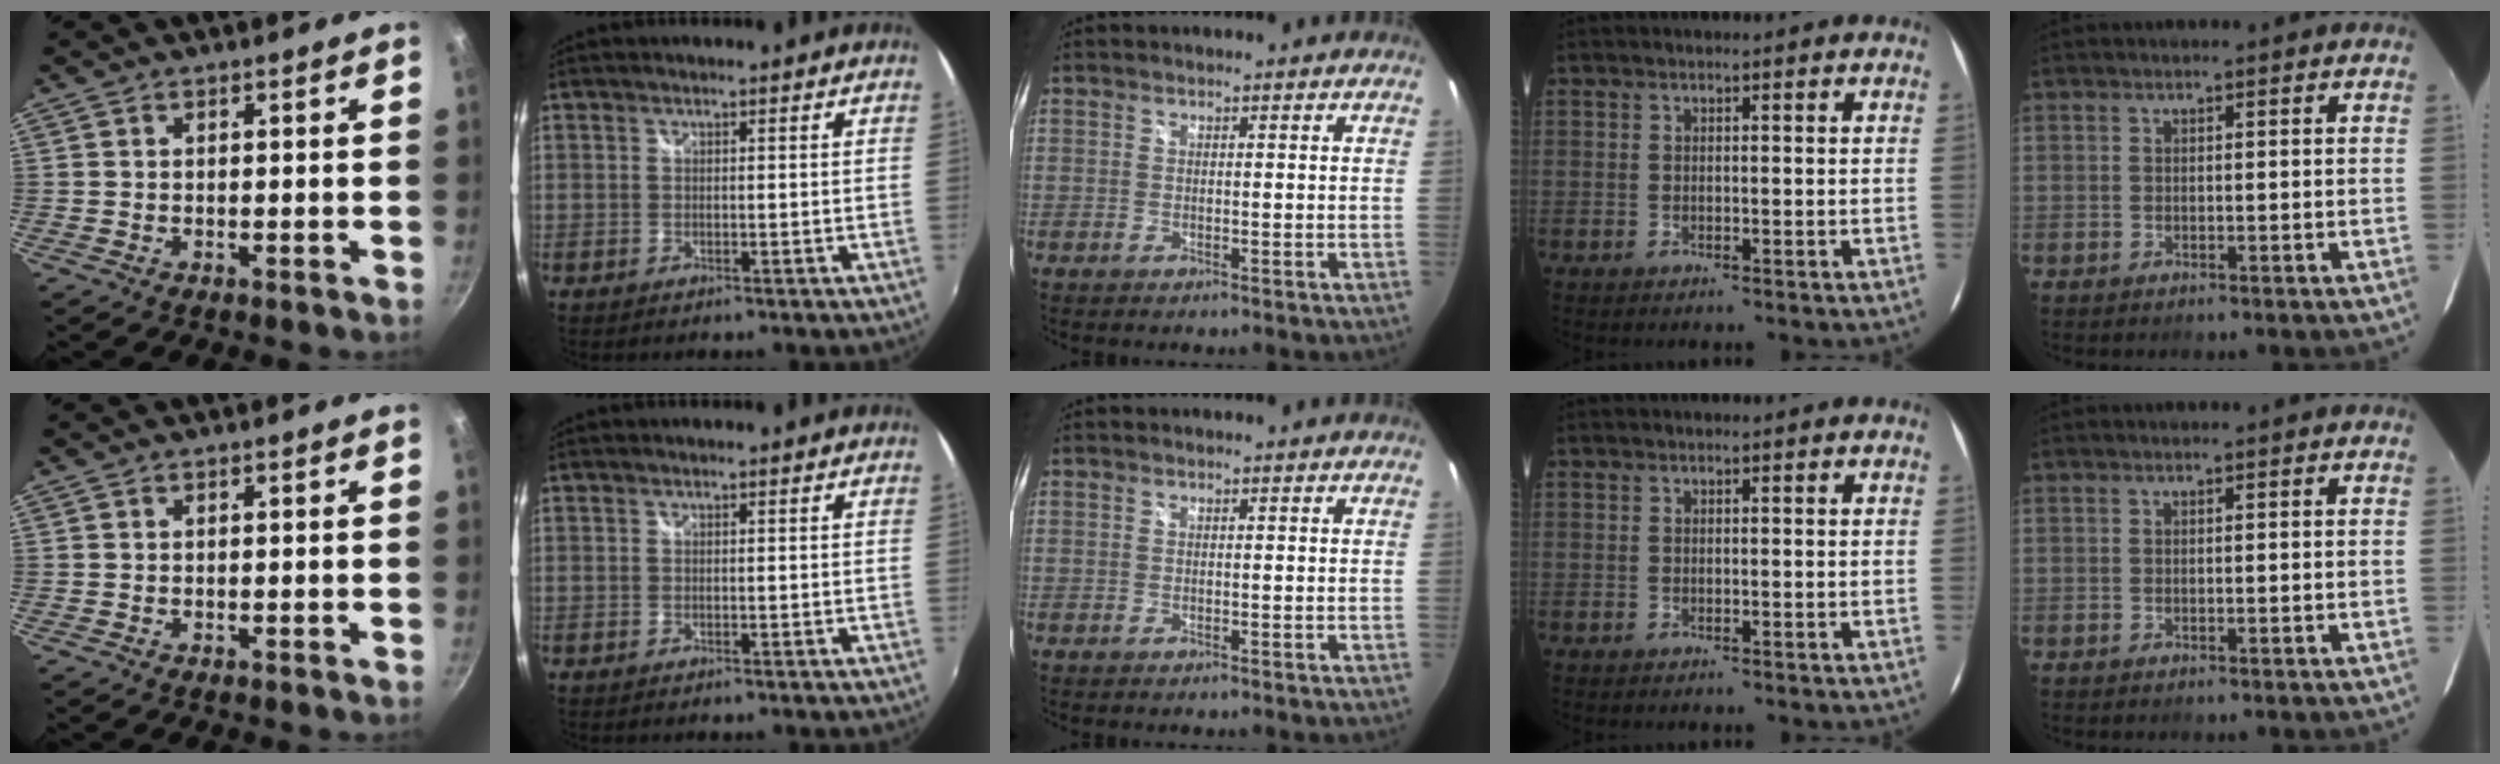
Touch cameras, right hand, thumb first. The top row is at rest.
{}